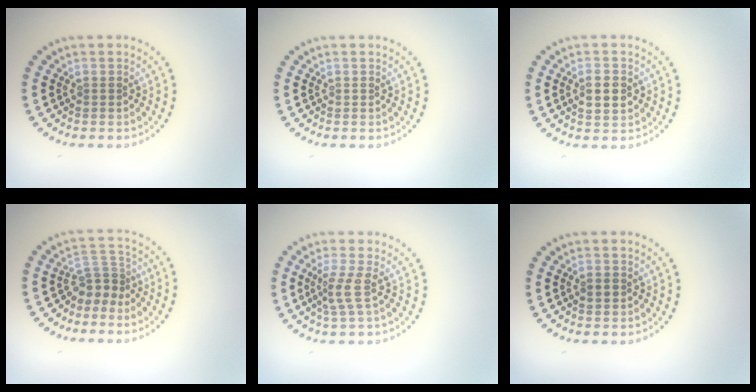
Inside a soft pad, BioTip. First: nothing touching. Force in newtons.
{"total": 0.0}
{"total": 2.3, "press": 2.2, "slide": 0.2}
{"total": 2.6, "press": 1.8, "slide": 1.9}
{"total": 2.3, "press": 1.6, "slide": 1.6}
{"total": 1.1, "press": 1.1, "slide": 0.1}